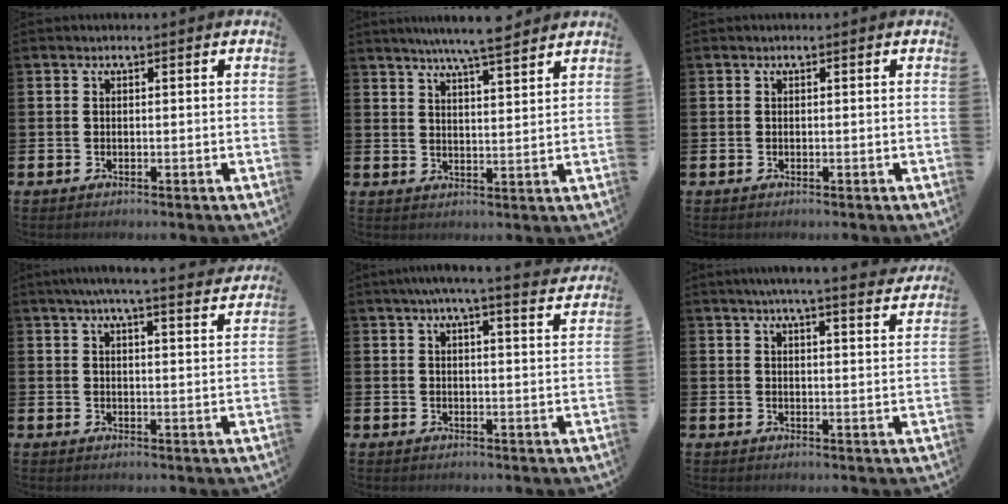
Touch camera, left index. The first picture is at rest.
{"total": 6.6, "force": [6.2, -0.3, 2.1], "torque": [-0.048, -0.029, 0.110]}
{"total": 0.0}
{"total": 5.4, "force": [5.0, -0.4, 2.1], "torque": [-0.047, -0.022, 0.086]}
{"total": 5.0, "force": [4.4, -0.6, 2.2], "torque": [-0.047, -0.016, 0.075]}
{"total": 5.3, "force": [4.9, -0.6, 1.7], "torque": [-0.040, -0.025, 0.086]}